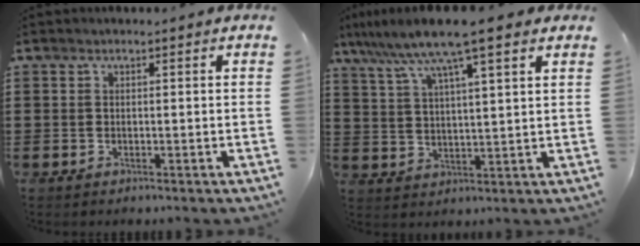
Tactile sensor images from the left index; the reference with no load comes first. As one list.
[{"total": 9.4, "force": [6.9, 0.4, 6.3], "torque": [-0.141, -0.021, 0.117]}]